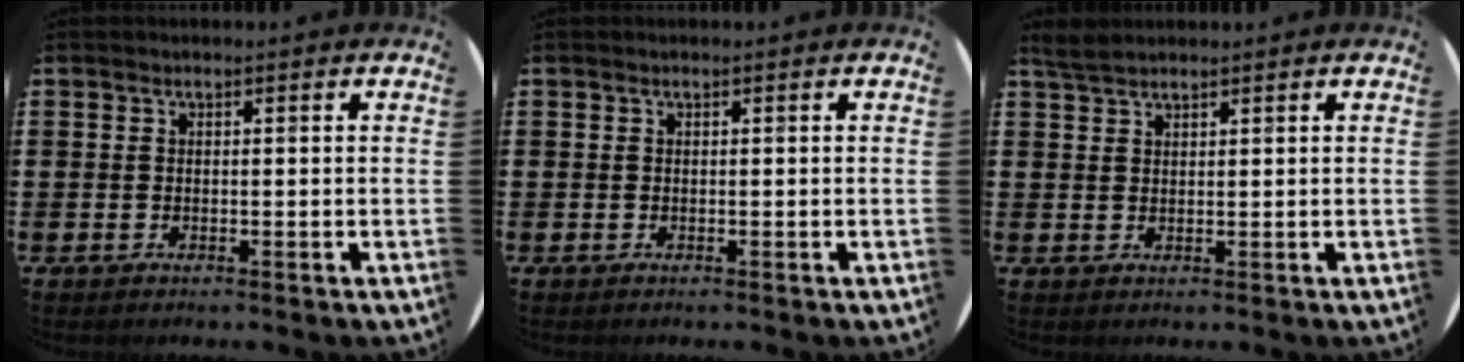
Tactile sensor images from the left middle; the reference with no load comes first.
{"total": 0.0}
{"total": 2.1, "force": [1.9, 0.4, 0.6], "torque": [-0.016, 0.005, 0.037]}